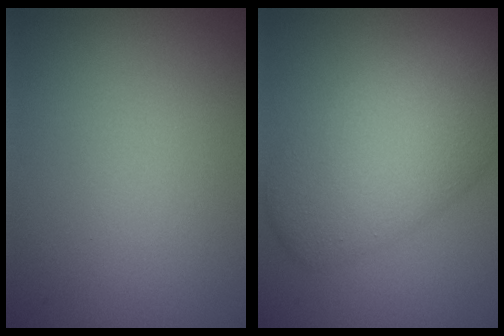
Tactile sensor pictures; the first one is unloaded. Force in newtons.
{"total": 7.9, "press": 7.9, "slide": 0.3}